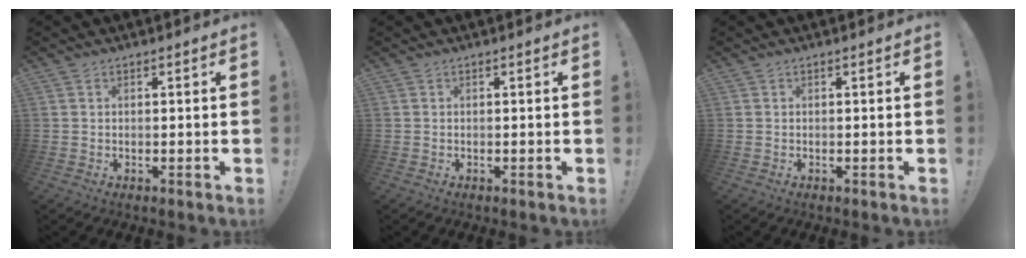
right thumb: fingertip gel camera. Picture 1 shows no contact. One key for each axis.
{"total": 0.0}
{"total": 0.0}